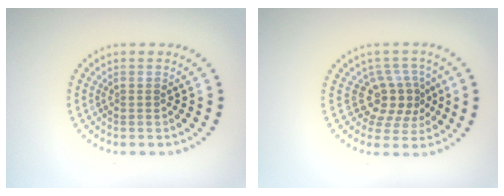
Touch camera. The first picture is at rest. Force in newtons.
{"total": 3.4, "press": 2.6, "slide": 2.2}